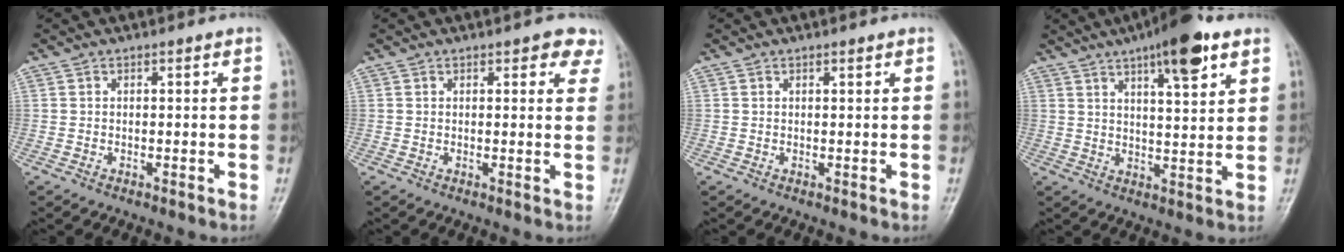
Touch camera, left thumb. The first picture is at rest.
{"total": 4.2, "force": [2.6, 2.1, 2.6], "torque": [0.003, -0.007, 0.022]}
{"total": 0.6, "force": [0.5, 0.1, 0.4], "torque": [-0.007, -0.002, 0.006]}
{"total": 12.4, "force": [7.1, 3.3, 9.6], "torque": [-0.123, -0.026, 0.103]}